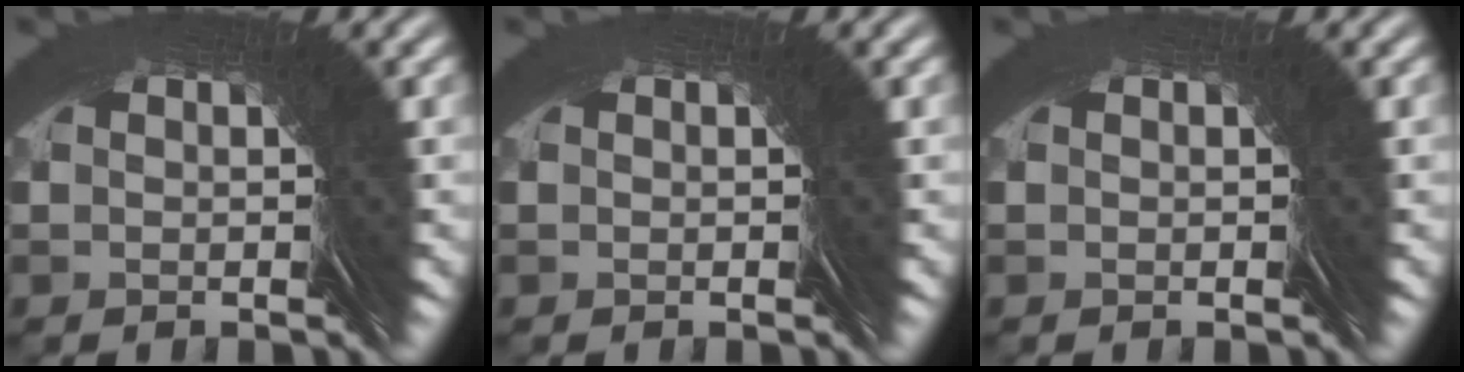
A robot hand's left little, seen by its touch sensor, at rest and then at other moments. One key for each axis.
{"total": 0.0}
{"total": 0.0}